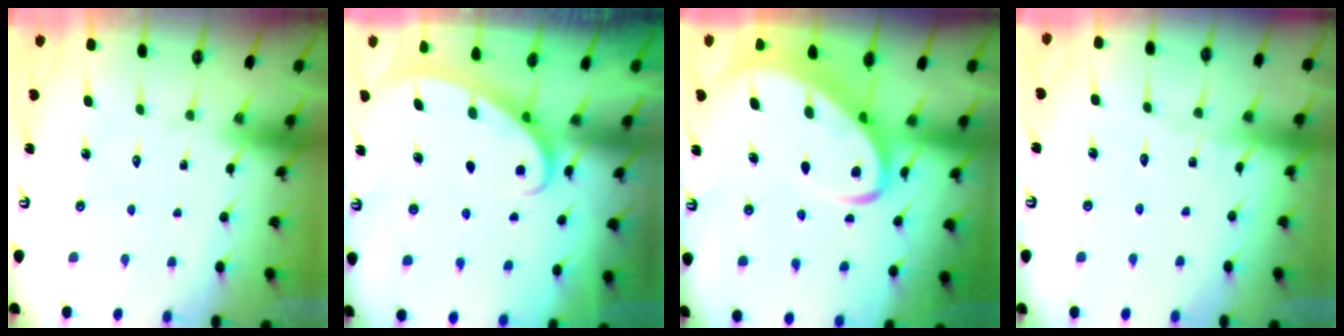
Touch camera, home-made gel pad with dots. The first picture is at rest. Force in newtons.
{"total": 2.7, "press": 2.6, "slide": 0.3}
{"total": 5.5, "press": 5.5, "slide": 0.5}
{"total": 2.7, "press": 2.7, "slide": 0.3}